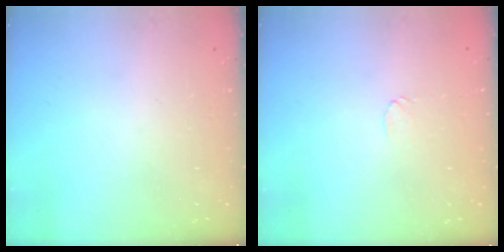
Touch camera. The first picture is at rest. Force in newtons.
{"total": 4.1, "press": 4.1, "slide": 0.4}